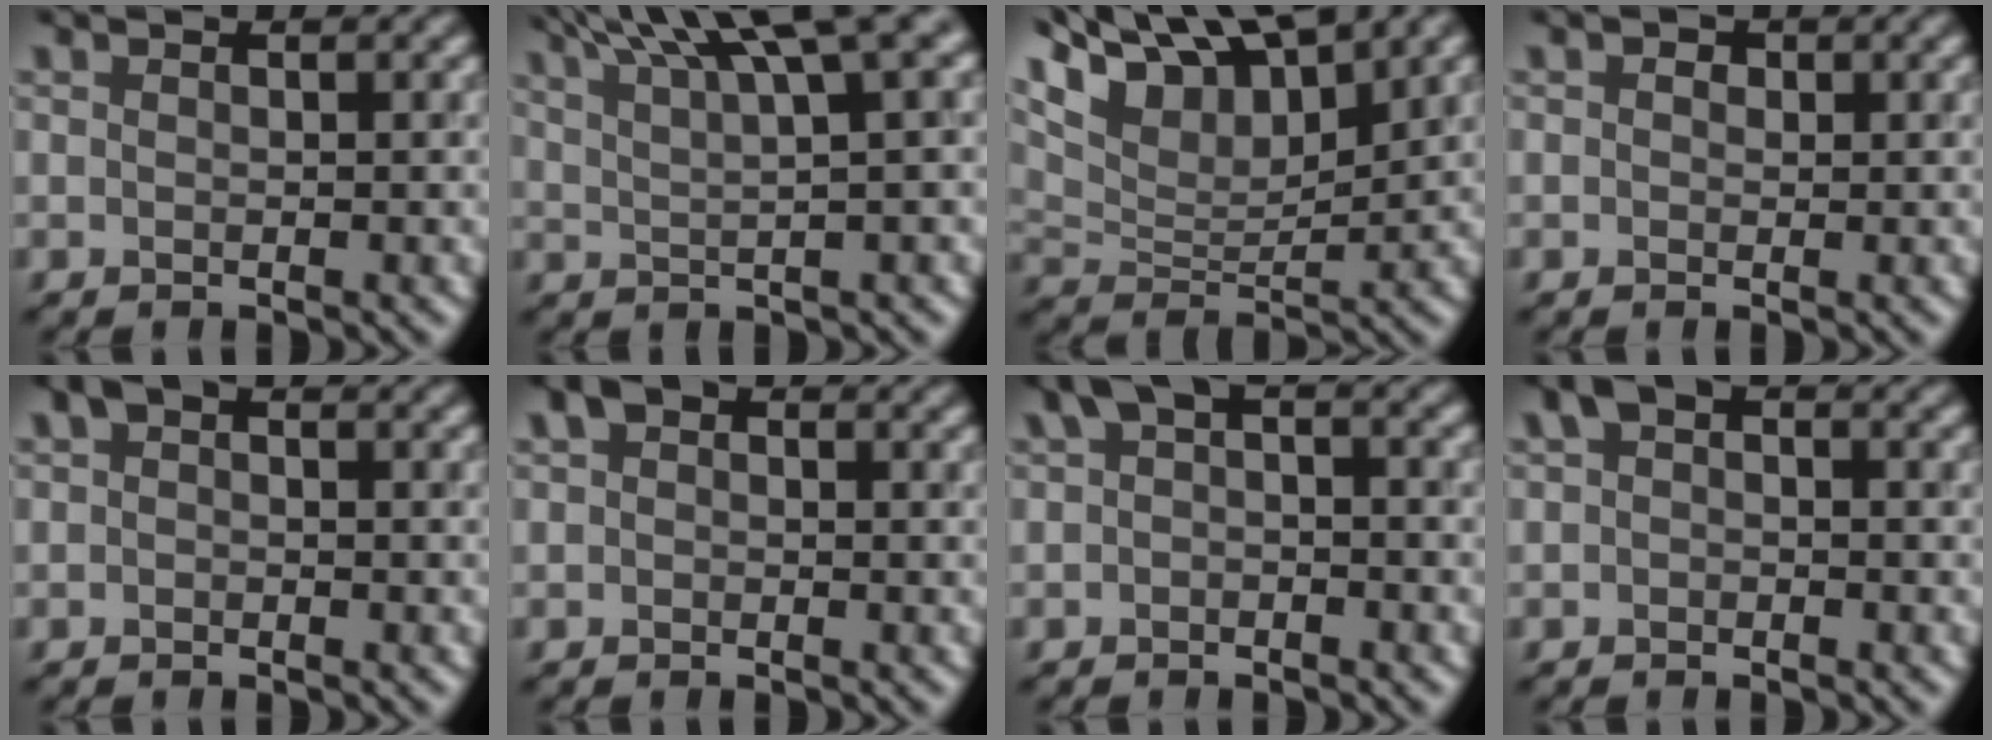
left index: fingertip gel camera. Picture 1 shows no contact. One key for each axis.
{"total": 9.3, "fx": 6.2, "fy": 1.6, "fz": 6.7, "tx": -0.065, "ty": 0.039, "tz": 0.080}
{"total": 9.6, "fx": 7.5, "fy": 2.6, "fz": 5.4, "tx": -0.106, "ty": 0.013, "tz": 0.127}
{"total": 1.1, "fx": 0.5, "fy": 0.9, "fz": 0.6, "tx": -0.001, "ty": 0.003, "tz": -0.003}
{"total": 1.2, "fx": 0.2, "fy": 0.7, "fz": 0.9, "tx": -0.014, "ty": 0.010, "tz": -0.002}
{"total": 1.4, "fx": 0.3, "fy": 1.0, "fz": 0.9, "tx": -0.009, "ty": 0.011, "tz": -0.002}
{"total": 2.2, "fx": 0.2, "fy": 1.1, "fz": 1.8, "tx": -0.026, "ty": 0.017, "tz": 0.000}
{"total": 1.4, "fx": 0.1, "fy": 0.9, "fz": 1.1, "tx": -0.015, "ty": 0.015, "tz": -0.002}